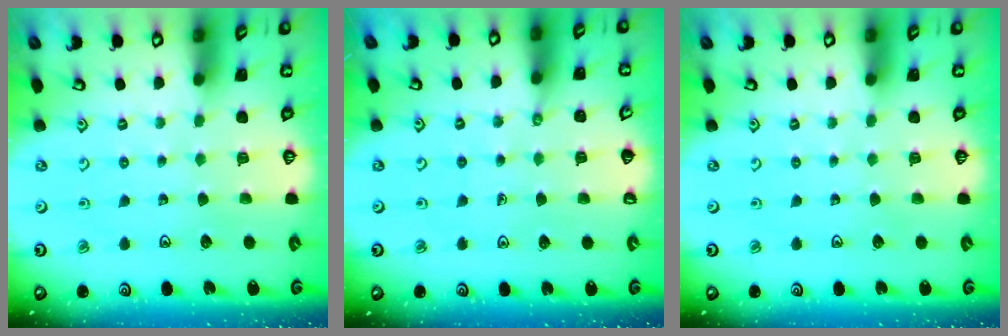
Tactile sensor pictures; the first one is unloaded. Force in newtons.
{"total": 1.3, "press": 1.2, "slide": 0.3}
{"total": 0.0}